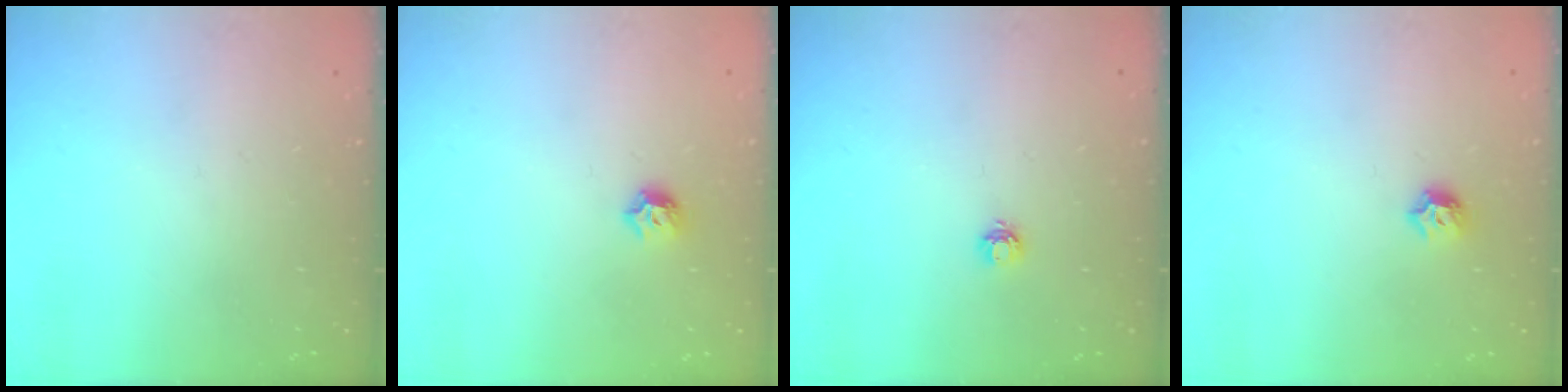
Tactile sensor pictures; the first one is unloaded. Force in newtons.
{"total": 5.6, "press": 5.6, "slide": 0.8}
{"total": 3.7, "press": 3.7, "slide": 0.5}
{"total": 5.6, "press": 5.6, "slide": 0.8}